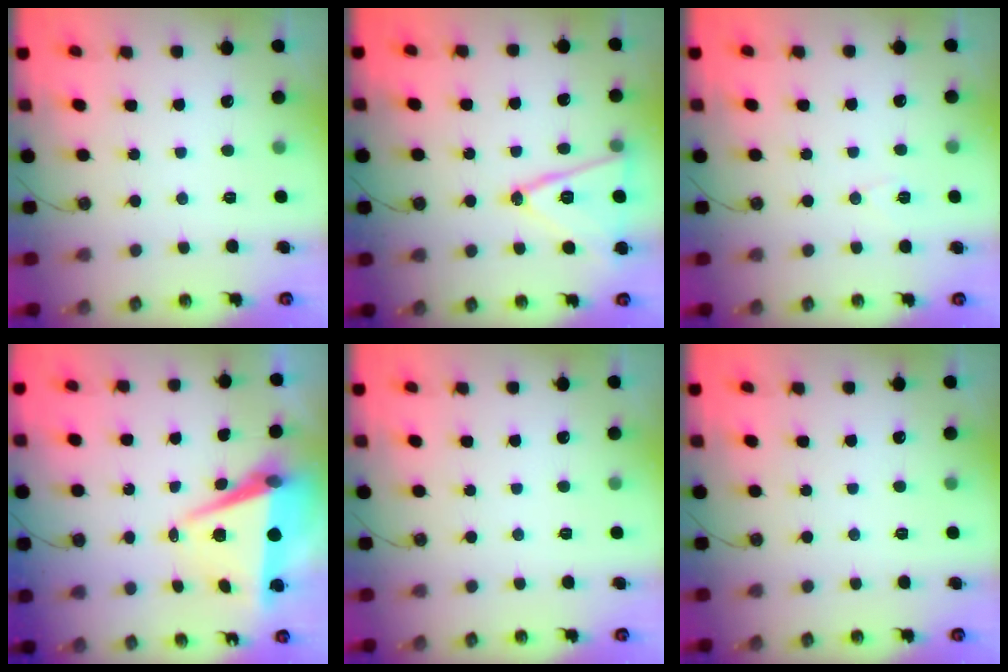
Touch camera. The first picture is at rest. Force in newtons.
{"total": 14.5, "press": 14.1, "slide": 3.2}
{"total": 5.4, "press": 4.7, "slide": 2.7}
{"total": 7.9, "press": 6.5, "slide": 4.4}
{"total": 0.0}
{"total": 0.0}